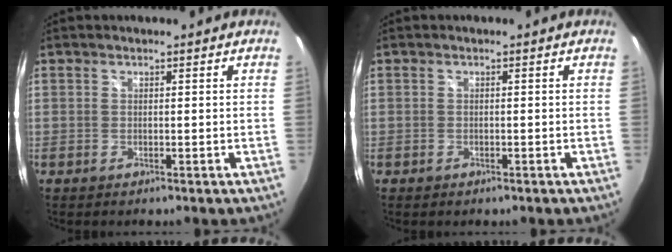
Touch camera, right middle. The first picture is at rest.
{"total": 0.9, "force": [-0.6, 0.5, 0.3], "torque": [-0.007, 0.000, -0.009]}